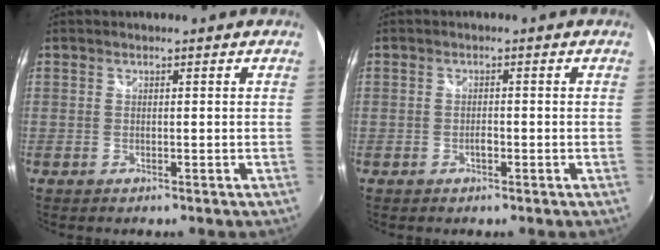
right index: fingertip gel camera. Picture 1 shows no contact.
{"total": 1.1, "force": [-0.7, 0.5, 0.7], "torque": [-0.015, -0.001, -0.011]}